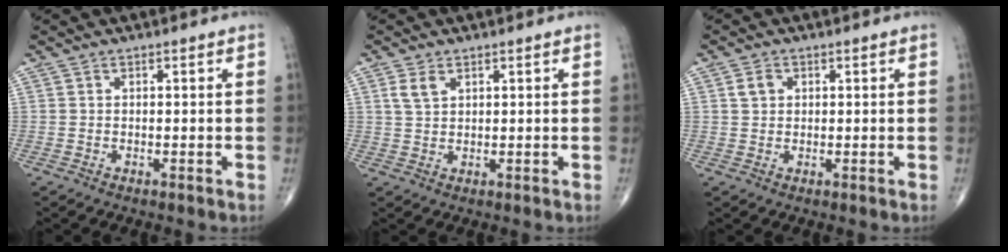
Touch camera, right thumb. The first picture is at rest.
{"total": 3.0, "force": [1.5, 1.7, 1.9], "torque": [-0.036, 0.000, 0.036]}
{"total": 2.3, "force": [0.8, 1.8, 1.1], "torque": [-0.016, 0.002, 0.014]}